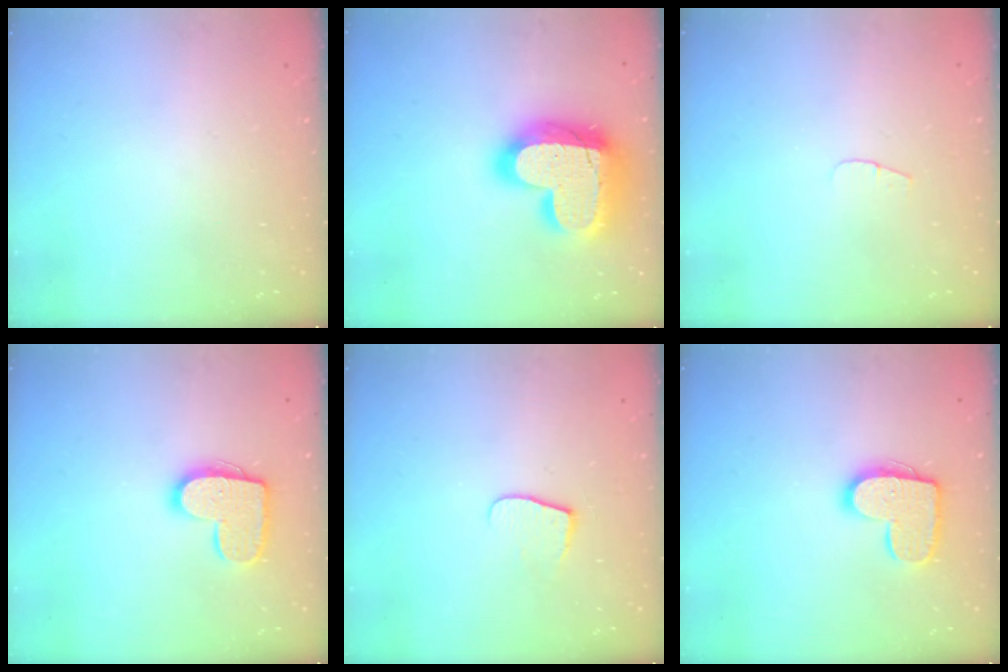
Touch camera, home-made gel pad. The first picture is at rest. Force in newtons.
{"total": 26.7, "press": 26.6, "slide": 1.8}
{"total": 3.8, "press": 3.8, "slide": 0.4}
{"total": 13.2, "press": 13.2, "slide": 0.7}
{"total": 5.4, "press": 5.4, "slide": 0.5}
{"total": 13.2, "press": 13.2, "slide": 0.7}